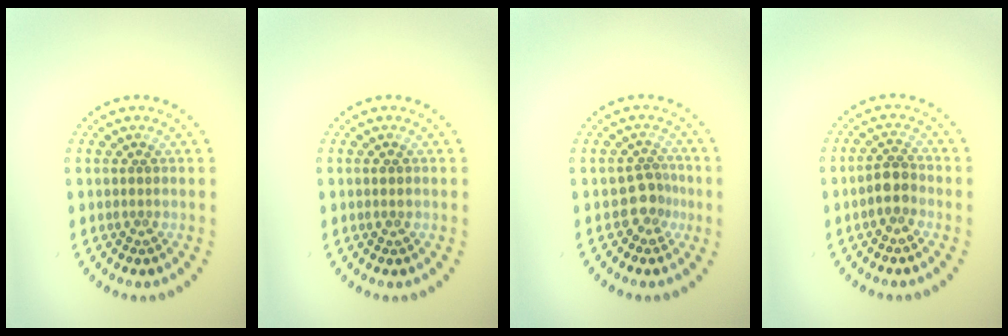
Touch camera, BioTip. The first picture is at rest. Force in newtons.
{"total": 0.8, "press": 0.8, "slide": 0.3}
{"total": 2.3, "press": 1.7, "slide": 1.6}
{"total": 2.2, "press": 2.0, "slide": 1.0}